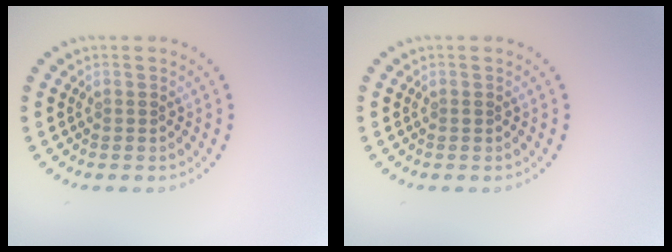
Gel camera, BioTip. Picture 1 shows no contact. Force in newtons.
{"total": 0.0}